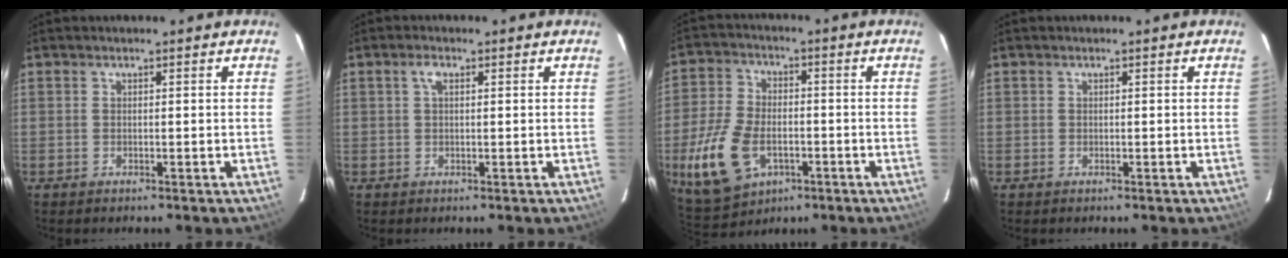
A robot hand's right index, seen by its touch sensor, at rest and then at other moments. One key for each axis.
{"total": 1.7, "fx": 0.6, "fy": 0.7, "fz": 1.4, "tx": -0.030, "ty": 0.007, "tz": 0.010}
{"total": 14.5, "fx": -4.8, "fy": 9.1, "fz": 10.2, "tx": -0.235, "ty": -0.009, "tz": -0.076}
{"total": 0.0}